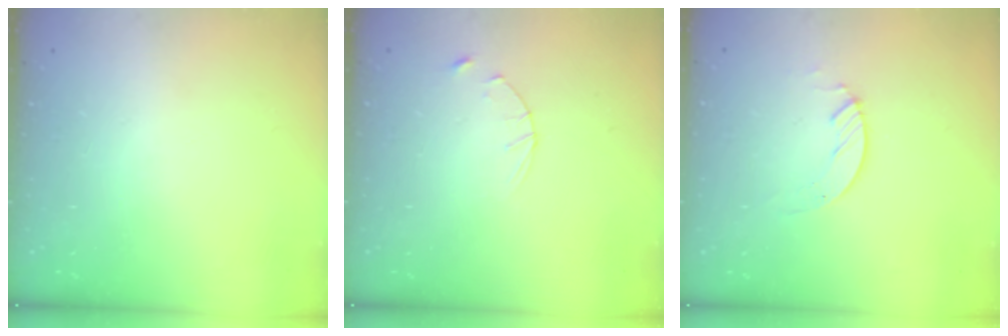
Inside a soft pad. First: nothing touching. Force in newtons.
{"total": 2.8, "press": 2.8, "slide": 0.4}
{"total": 2.4, "press": 2.4, "slide": 0.2}